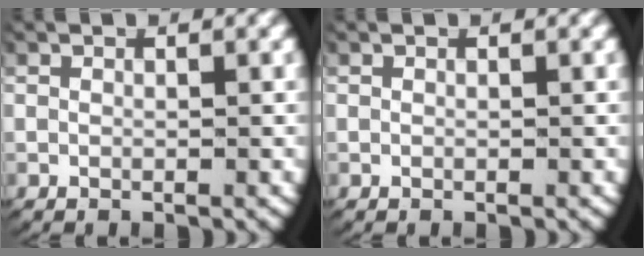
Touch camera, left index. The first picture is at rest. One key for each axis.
{"total": 0.0}